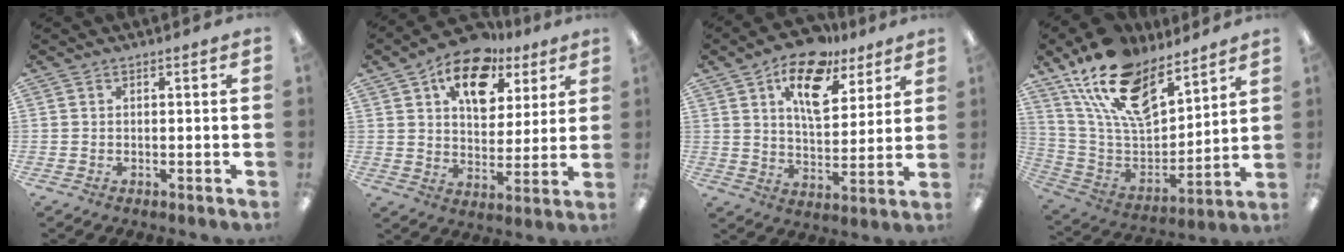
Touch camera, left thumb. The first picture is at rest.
{"total": 14.6, "force": [8.6, 8.9, 7.7], "torque": [-0.116, -0.040, 0.154]}
{"total": 15.9, "force": [9.6, 8.3, 9.7], "torque": [-0.140, -0.043, 0.164]}
{"total": 21.0, "force": [14.5, 10.3, 11.3], "torque": [-0.211, -0.081, 0.264]}